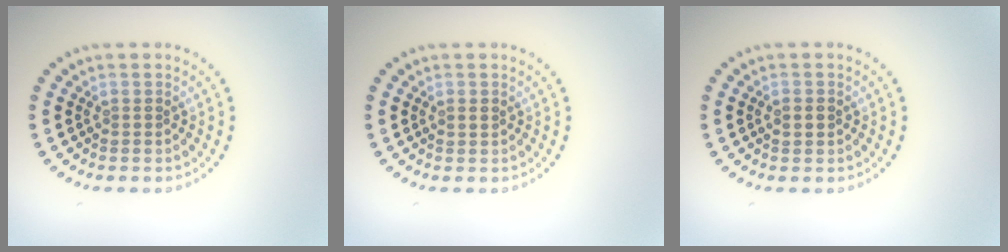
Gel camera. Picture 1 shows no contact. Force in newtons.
{"total": 1.0, "press": 1.0, "slide": 0.1}
{"total": 1.6, "press": 1.6, "slide": 0.3}